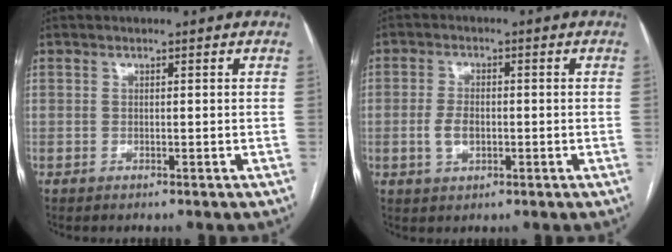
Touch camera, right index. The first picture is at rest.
{"total": 3.8, "force": [-0.7, 2.2, 3.0], "torque": [-0.062, 0.004, -0.012]}